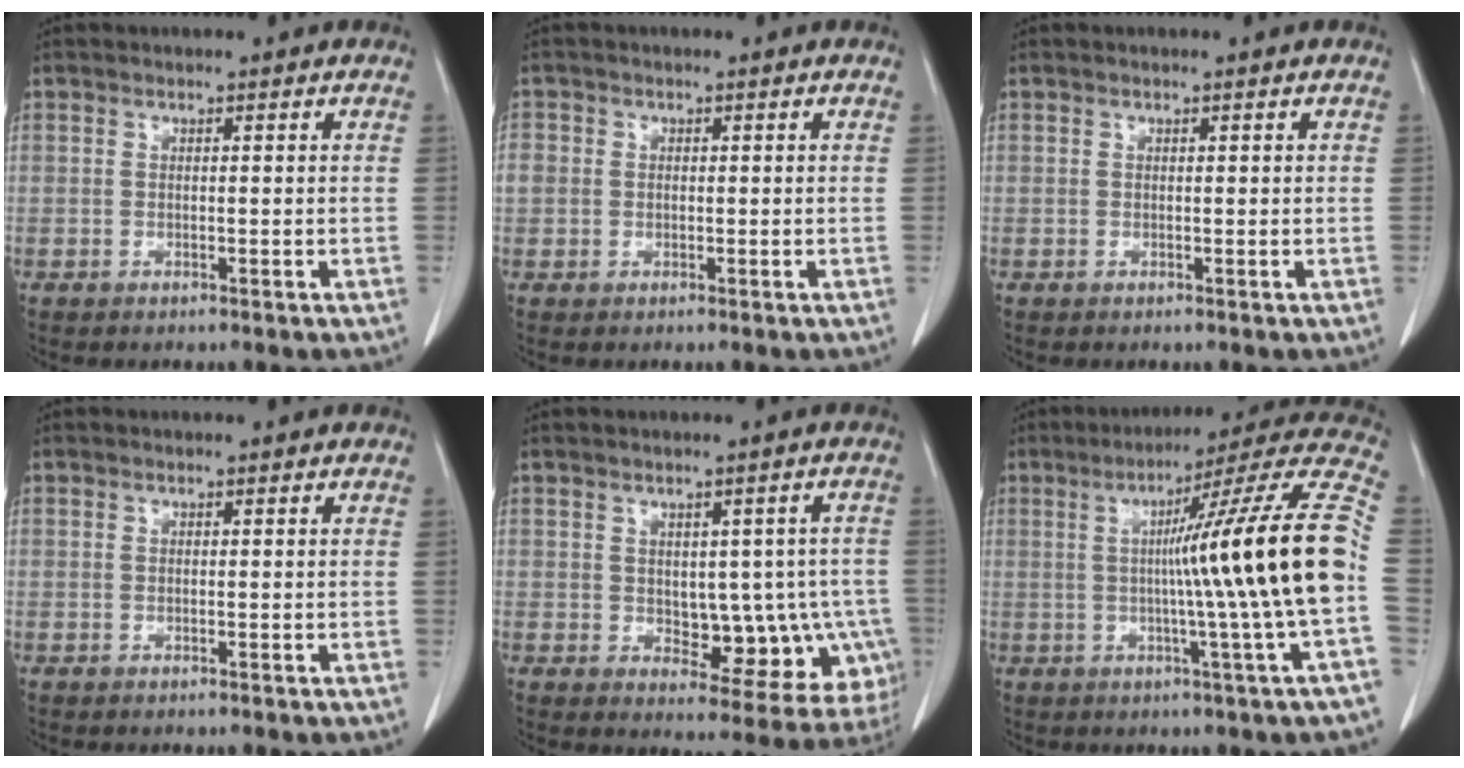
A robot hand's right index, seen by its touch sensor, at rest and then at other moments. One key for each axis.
{"total": 3.5, "fx": 0.1, "fy": 3.3, "fz": 1.2, "tx": -0.034, "ty": 0.016, "tz": 0.006}
{"total": 0.0}
{"total": 0.0}
{"total": 10.7, "fx": -1.7, "fy": 6.1, "fz": 8.7, "tx": -0.081, "ty": 0.016, "tz": -0.002}
{"total": 20.1, "fx": -0.7, "fy": -2.8, "fz": 19.9, "tx": -0.245, "ty": 0.013, "tz": -0.027}